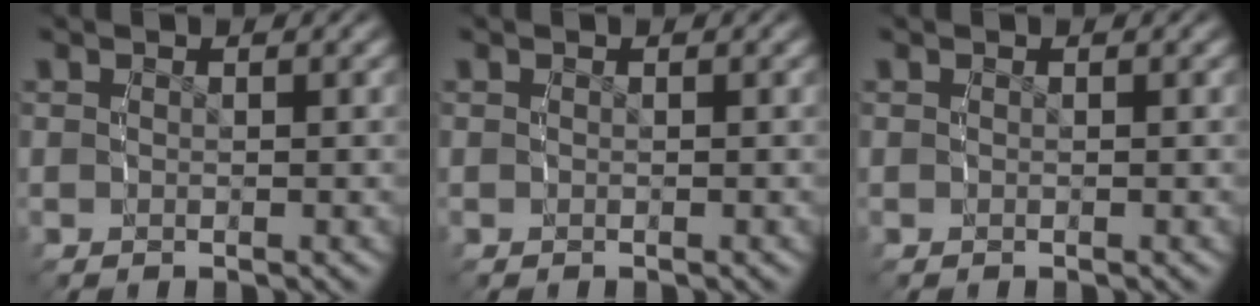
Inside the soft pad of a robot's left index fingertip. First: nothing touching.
{"total": 0.0}
{"total": 0.0}